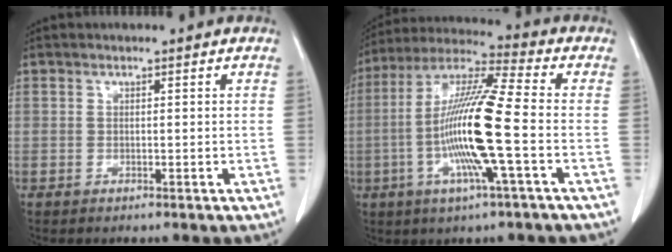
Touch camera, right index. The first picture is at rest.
{"total": 15.2, "force": [-2.9, -0.1, 15.0], "torque": [-0.295, -0.002, -0.066]}